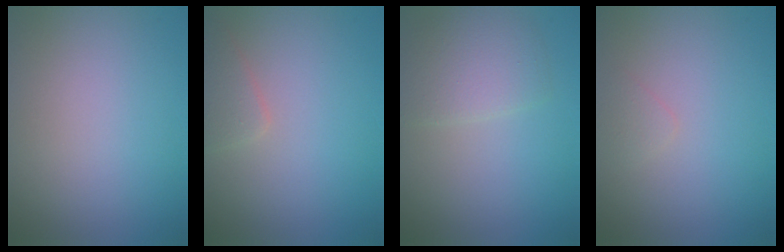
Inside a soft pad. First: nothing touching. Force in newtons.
{"total": 1.6, "press": 1.6, "slide": 0.0}
{"total": 2.9, "press": 2.9, "slide": 0.1}
{"total": 0.7, "press": 0.7, "slide": 0.0}